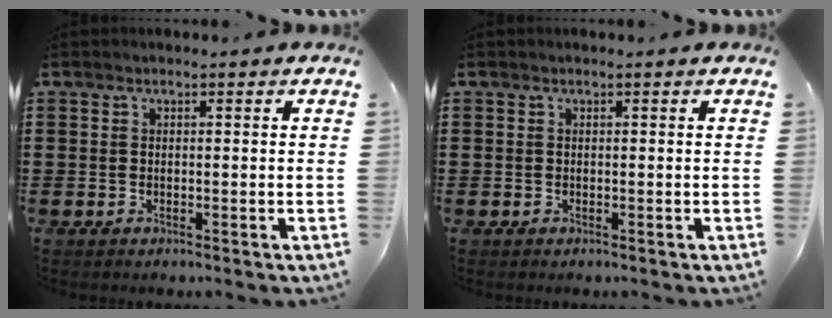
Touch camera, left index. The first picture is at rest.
{"total": 0.0}